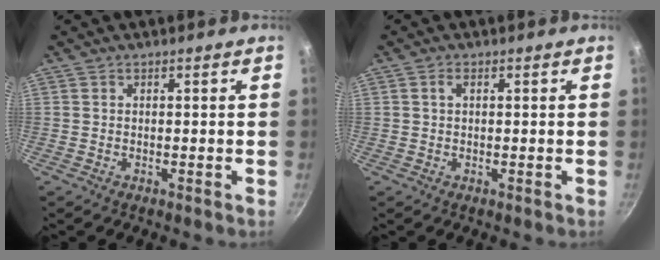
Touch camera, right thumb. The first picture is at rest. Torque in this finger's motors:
{"motor_torque": [-0.11, 0.00, -0.06, -0.14, 0.03]}